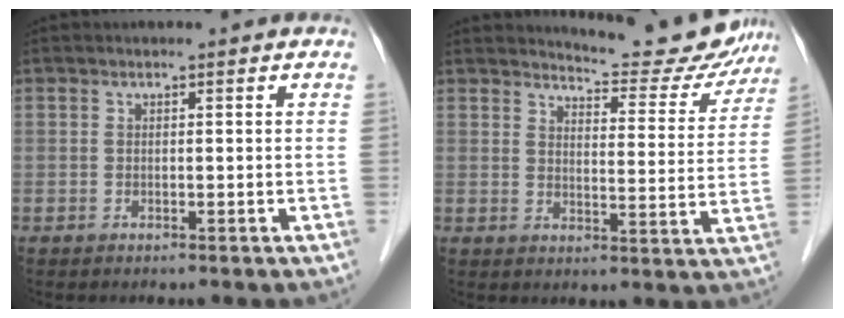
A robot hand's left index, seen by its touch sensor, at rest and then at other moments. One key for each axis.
{"total": 11.4, "fx": 11.1, "fy": 1.8, "fz": 1.6, "tx": -0.015, "ty": -0.033, "tz": 0.128}